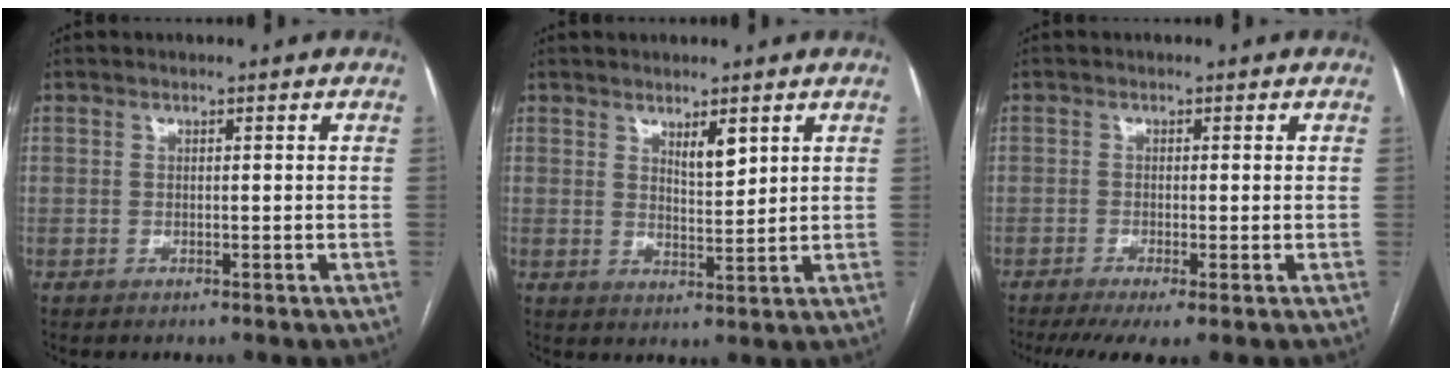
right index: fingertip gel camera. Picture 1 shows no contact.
{"total": 3.4, "force": [2.1, 0.8, 2.6], "torque": [-0.046, -0.006, 0.040]}
{"total": 5.4, "force": [-3.3, 0.8, 4.2], "torque": [-0.066, -0.013, -0.057]}